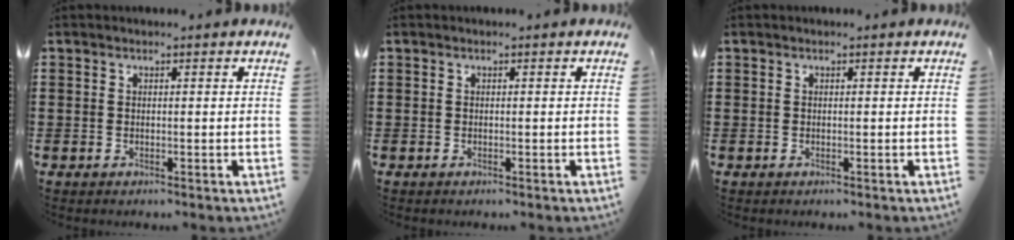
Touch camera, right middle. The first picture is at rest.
{"total": 0.0}
{"total": 0.0}